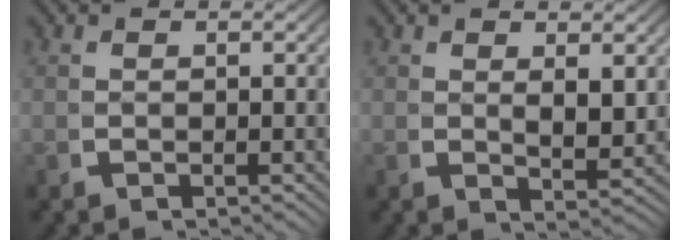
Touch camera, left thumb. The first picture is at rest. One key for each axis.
{"total": 1.9, "fx": 1.1, "fy": 0.6, "fz": 1.4, "tx": -0.028, "ty": -0.011, "tz": 0.023}